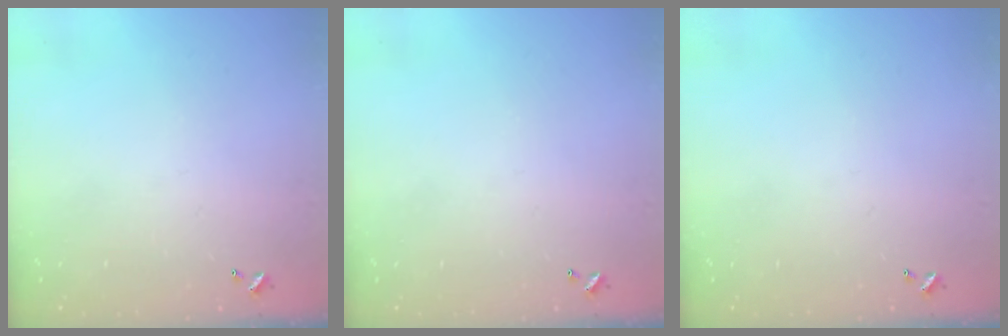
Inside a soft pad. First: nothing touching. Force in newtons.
{"total": 0.0}
{"total": 0.0}